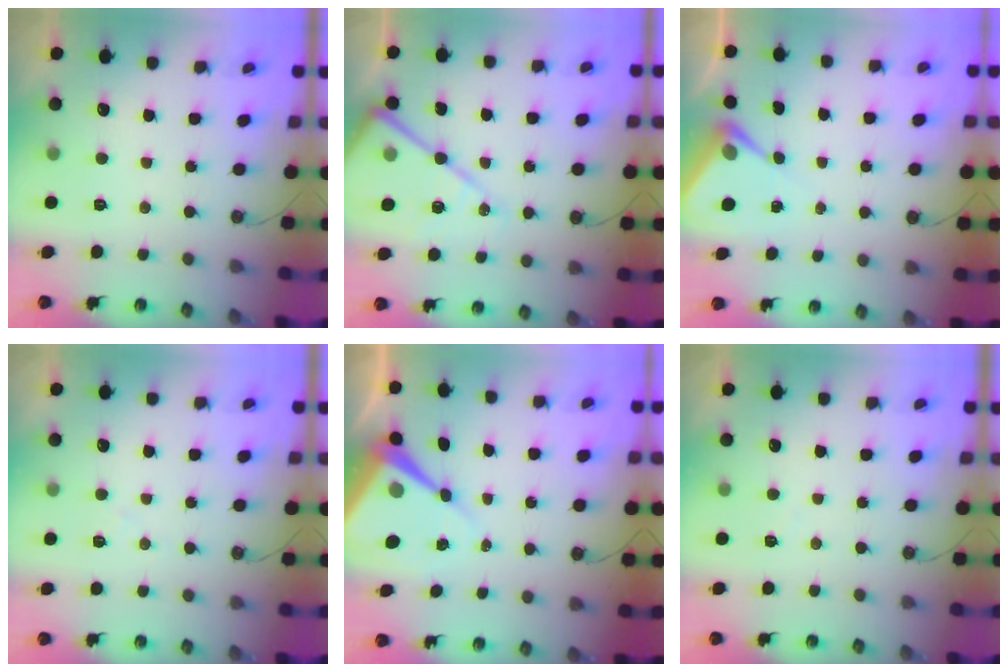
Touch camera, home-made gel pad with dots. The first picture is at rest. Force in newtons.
{"total": 15.2, "press": 15.1, "slide": 1.4}
{"total": 6.5, "press": 6.4, "slide": 0.6}
{"total": 6.4, "press": 6.3, "slide": 0.8}
{"total": 10.1, "press": 10.1, "slide": 0.8}
{"total": 3.4, "press": 3.4, "slide": 0.5}